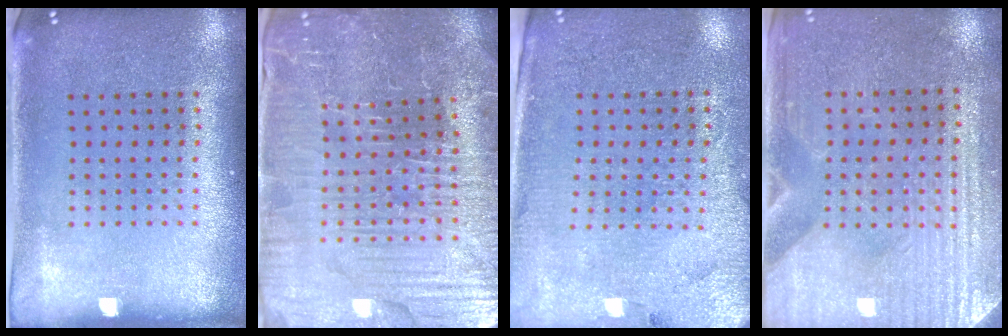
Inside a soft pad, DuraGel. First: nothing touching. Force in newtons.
{"total": 4.6, "press": 4.6, "slide": 0.9}
{"total": 3.1, "press": 2.8, "slide": 1.2}
{"total": 3.4, "press": 3.2, "slide": 1.2}